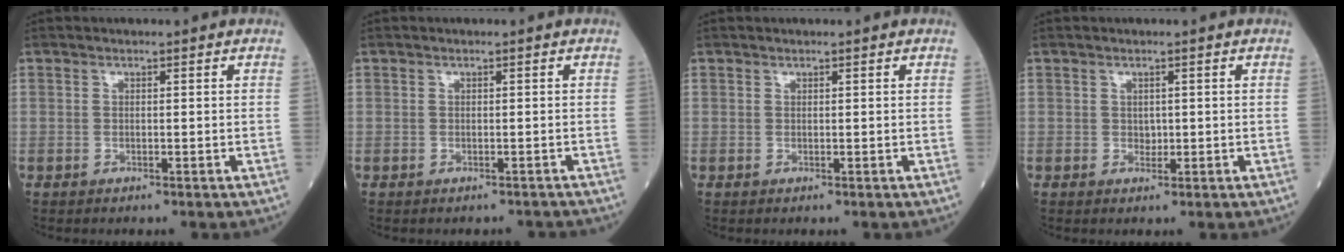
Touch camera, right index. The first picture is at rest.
{"total": 1.1, "force": [-1.0, 0.5, -0.1], "torque": [0.001, 0.000, -0.016]}
{"total": 0.0}
{"total": 0.8, "force": [0.2, 0.7, 0.5], "torque": [-0.007, 0.001, 0.006]}